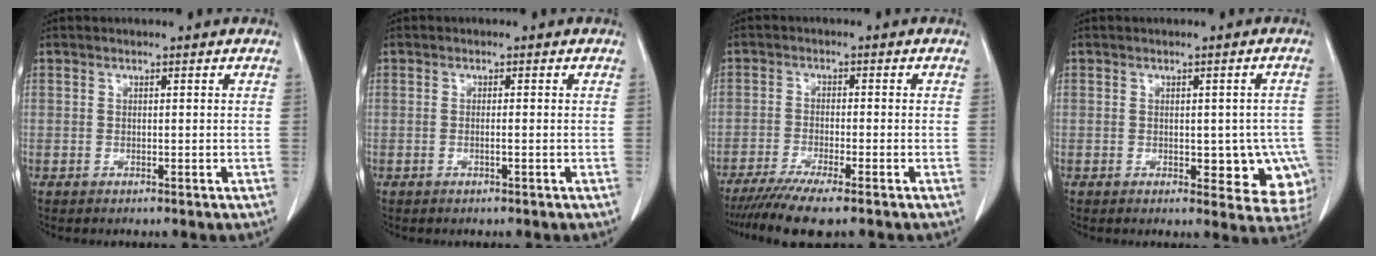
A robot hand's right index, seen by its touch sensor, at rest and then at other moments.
{"total": 0.7, "force": [-0.3, -0.2, 0.6], "torque": [-0.011, 0.000, -0.004]}
{"total": 7.9, "force": [-6.2, -0.1, 4.9], "torque": [-0.076, -0.019, -0.101]}
{"total": 8.5, "force": [-2.0, 4.5, 7.0], "torque": [-0.054, 0.009, -0.017]}